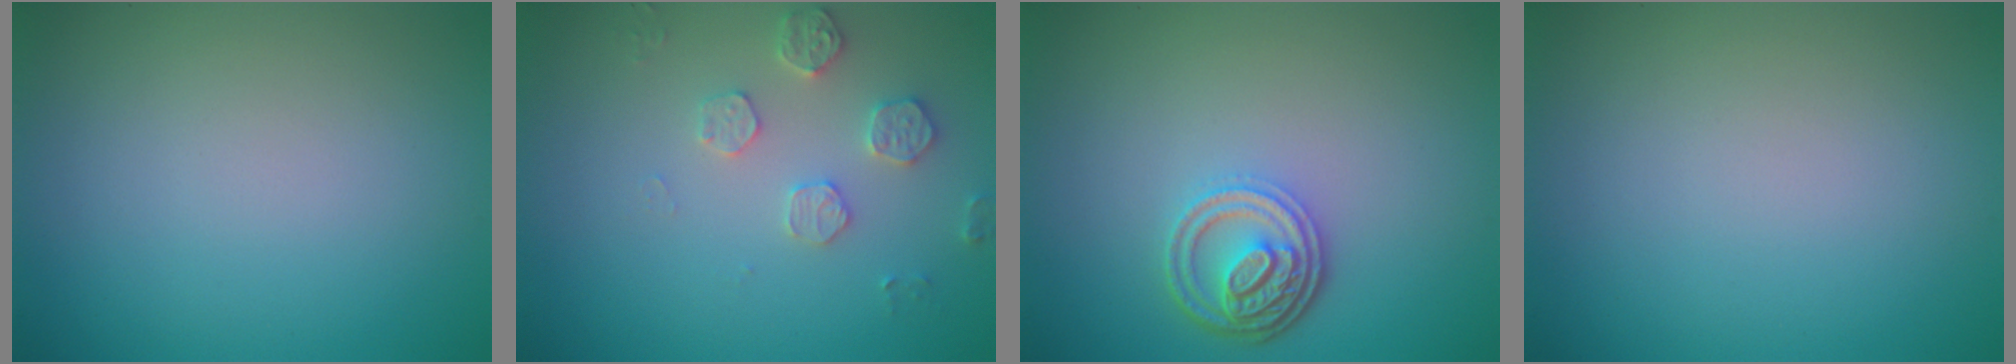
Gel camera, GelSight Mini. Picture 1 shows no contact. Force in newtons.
{"total": 2.5, "press": 2.5, "slide": 0.5}
{"total": 3.9, "press": 3.1, "slide": 2.4}
{"total": 0.0}